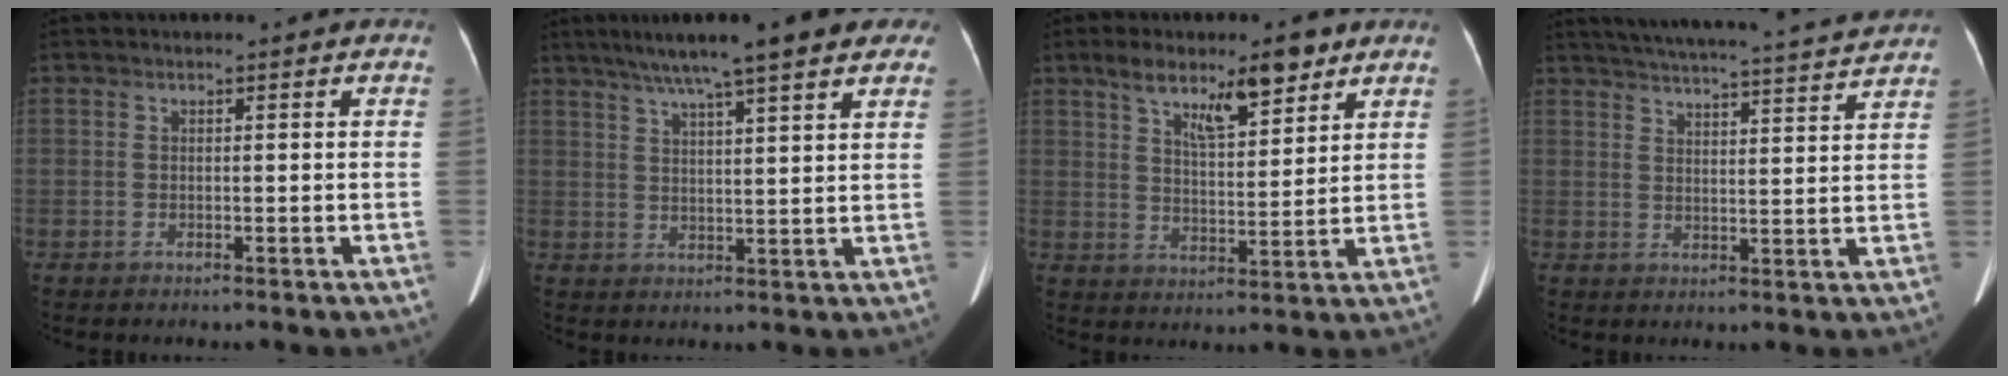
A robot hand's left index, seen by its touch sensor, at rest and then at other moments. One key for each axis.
{"total": 15.4, "fx": 11.5, "fy": 2.0, "fz": 10.1, "tx": -0.149, "ty": 0.039, "tz": 0.149}
{"total": 9.8, "fx": 6.3, "fy": 2.6, "fz": 7.0, "tx": -0.115, "ty": 0.004, "tz": 0.106}
{"total": 19.9, "fx": 18.6, "fy": -0.2, "fz": 7.0, "tx": -0.118, "ty": -0.005, "tz": 0.250}